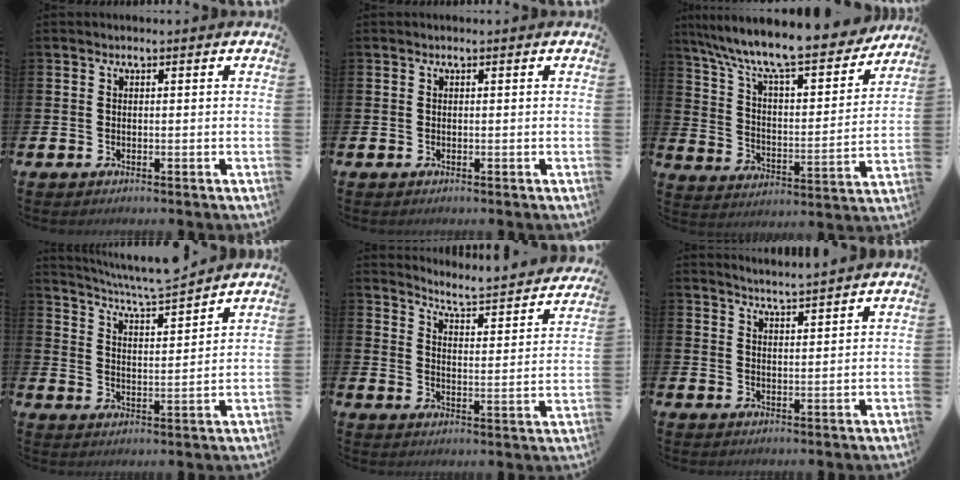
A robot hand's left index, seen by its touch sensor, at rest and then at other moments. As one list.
[{"total": 0.0}, {"total": 11.2, "force": [10.0, 1.8, 4.8], "torque": [-0.121, -0.073, 0.166]}, {"total": 6.7, "force": [6.5, 0.2, 1.5], "torque": [-0.058, -0.048, 0.115]}, {"total": 4.5, "force": [4.4, 0.2, 1.2], "torque": [-0.042, -0.048, 0.065]}, {"total": 3.9, "force": [3.9, -0.6, 0.0], "torque": [-0.008, -0.024, 0.069]}]